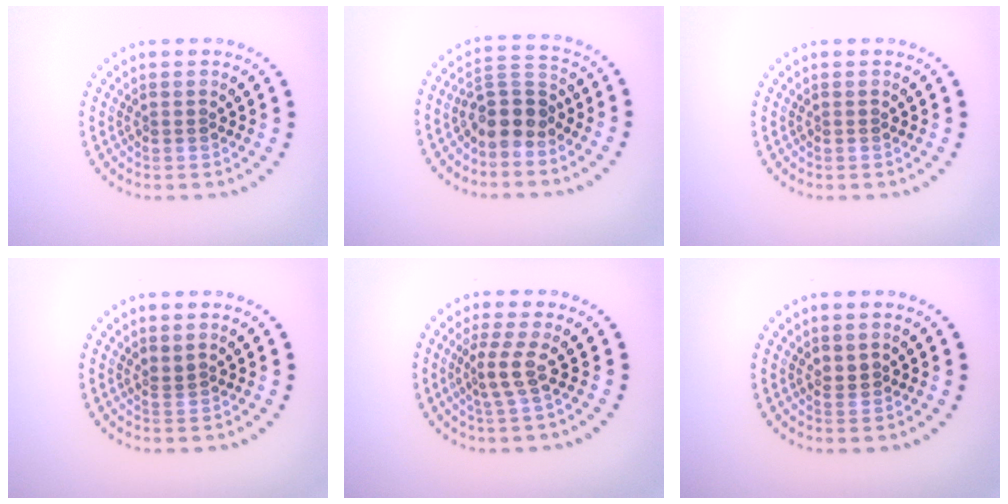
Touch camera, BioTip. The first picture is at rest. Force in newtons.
{"total": 3.8, "press": 3.2, "slide": 1.9}
{"total": 0.0}
{"total": 0.7, "press": 0.3, "slide": 0.6}
{"total": 2.3, "press": 1.6, "slide": 1.7}
{"total": 1.0, "press": 0.9, "slide": 0.5}